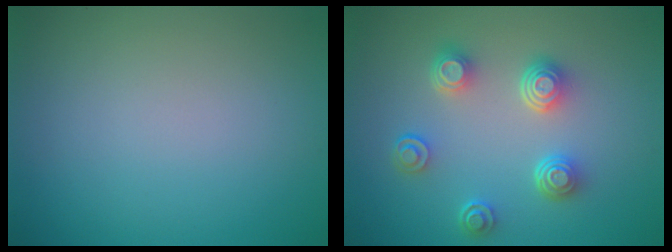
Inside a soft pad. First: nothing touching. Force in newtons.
{"total": 4.3, "press": 3.2, "slide": 2.8}